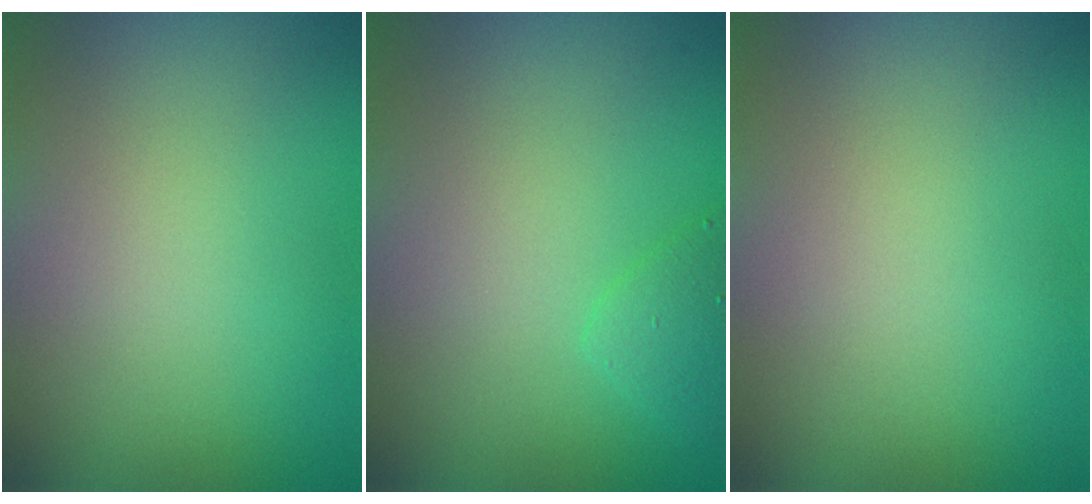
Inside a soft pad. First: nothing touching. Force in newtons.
{"total": 1.7, "press": 1.7, "slide": 0.1}
{"total": 0.0}